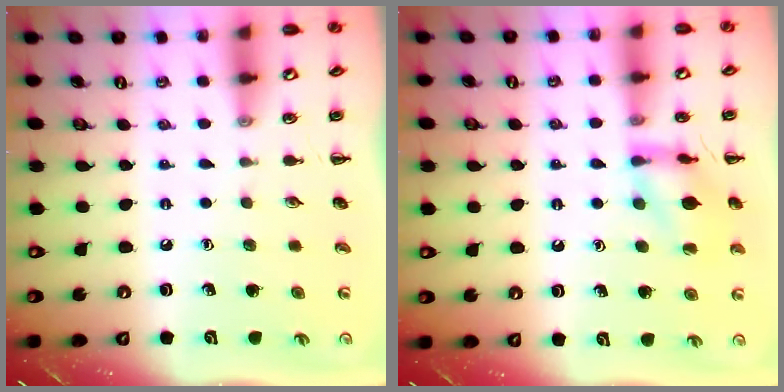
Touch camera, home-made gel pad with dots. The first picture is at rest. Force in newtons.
{"total": 12.6, "press": 12.6, "slide": 0.6}